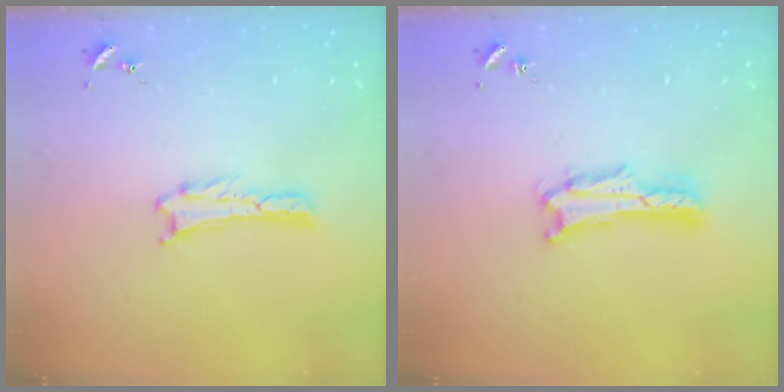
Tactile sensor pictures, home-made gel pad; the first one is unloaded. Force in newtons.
{"total": 3.0, "press": 2.9, "slide": 0.3}